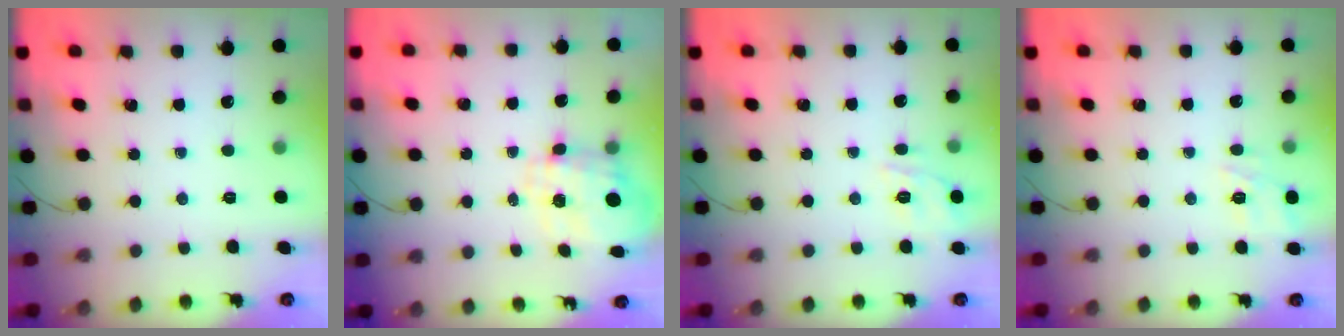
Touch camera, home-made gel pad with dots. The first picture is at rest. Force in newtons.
{"total": 3.3, "press": 3.2, "slide": 1.1}
{"total": 8.9, "press": 8.8, "slide": 1.3}
{"total": 11.4, "press": 11.4, "slide": 1.1}